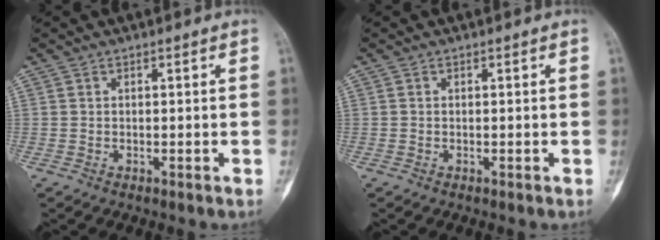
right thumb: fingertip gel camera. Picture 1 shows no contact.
{"total": 0.0}